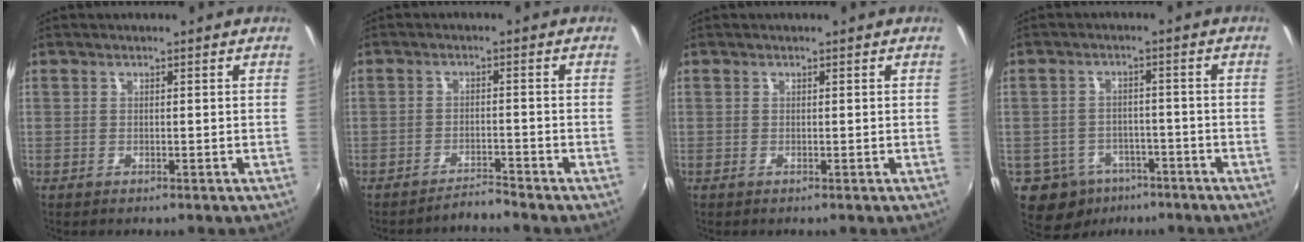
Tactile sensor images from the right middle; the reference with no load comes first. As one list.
[{"total": 2.9, "force": [-2.8, -0.8, -0.1], "torque": [-0.009, 0.004, -0.045]}, {"total": 0.0}, {"total": 9.0, "force": [-5.5, 6.7, 2.6], "torque": [-0.074, 0.011, -0.070]}]